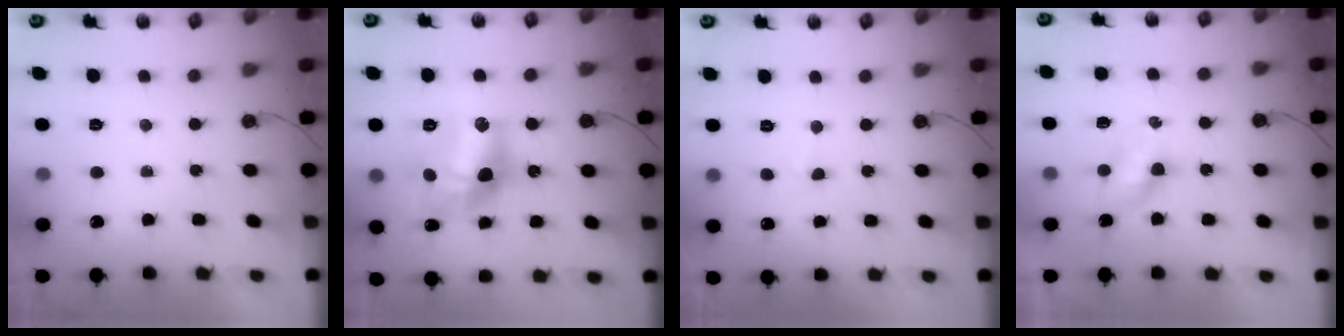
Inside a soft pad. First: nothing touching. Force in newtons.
{"total": 15.6, "press": 15.5, "slide": 1.0}
{"total": 4.5, "press": 3.0, "slide": 3.4}
{"total": 6.1, "press": 4.8, "slide": 3.7}